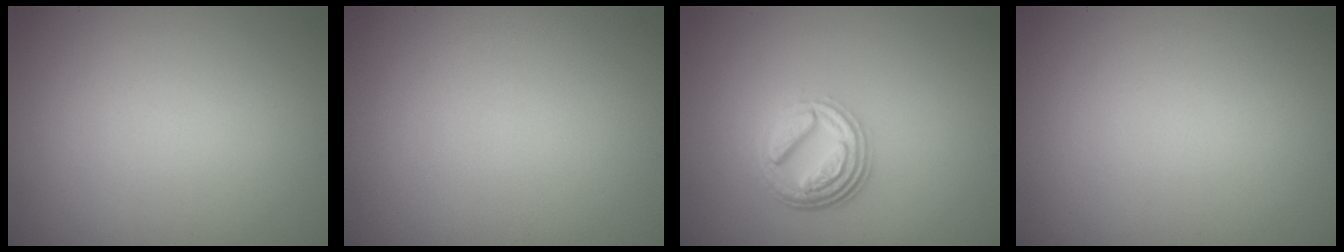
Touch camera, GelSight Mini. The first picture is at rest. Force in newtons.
{"total": 0.0}
{"total": 4.8, "press": 3.5, "slide": 3.3}
{"total": 0.0}